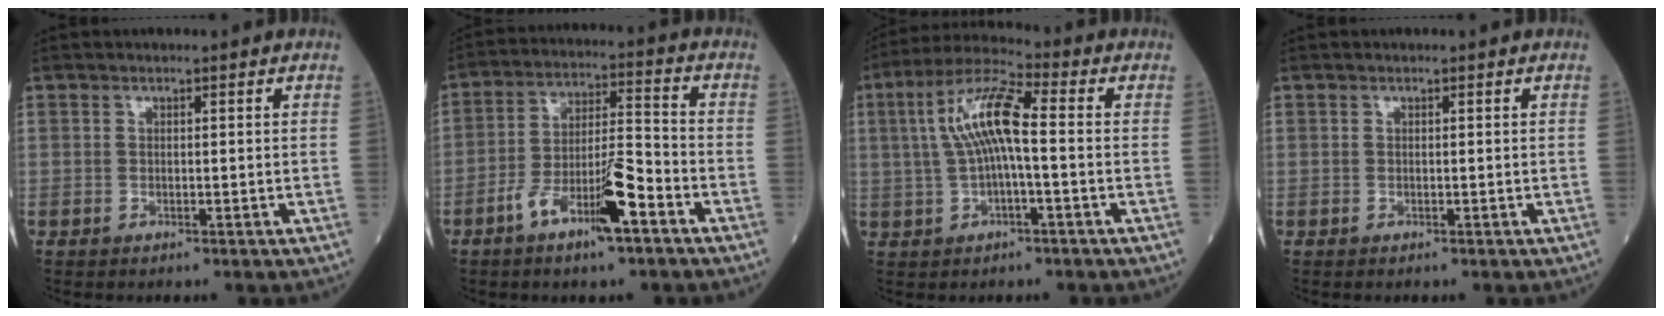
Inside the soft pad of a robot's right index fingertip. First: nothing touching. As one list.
[{"total": 10.5, "force": [-5.5, 1.8, 8.8], "torque": [-0.160, 0.004, -0.097]}, {"total": 9.7, "force": [0.7, 1.7, 9.5], "torque": [-0.192, 0.027, 0.010]}, {"total": 0.0}]